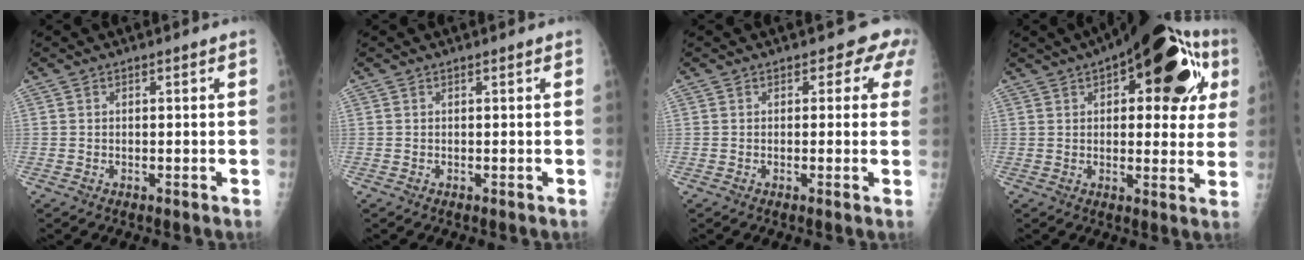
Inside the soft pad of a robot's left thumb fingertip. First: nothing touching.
{"total": 0.0}
{"total": 3.5, "force": [1.7, 2.5, 1.7], "torque": [0.017, -0.003, 0.001]}
{"total": 24.2, "force": [9.2, 10.4, 19.9], "torque": [-0.237, 0.024, 0.119]}